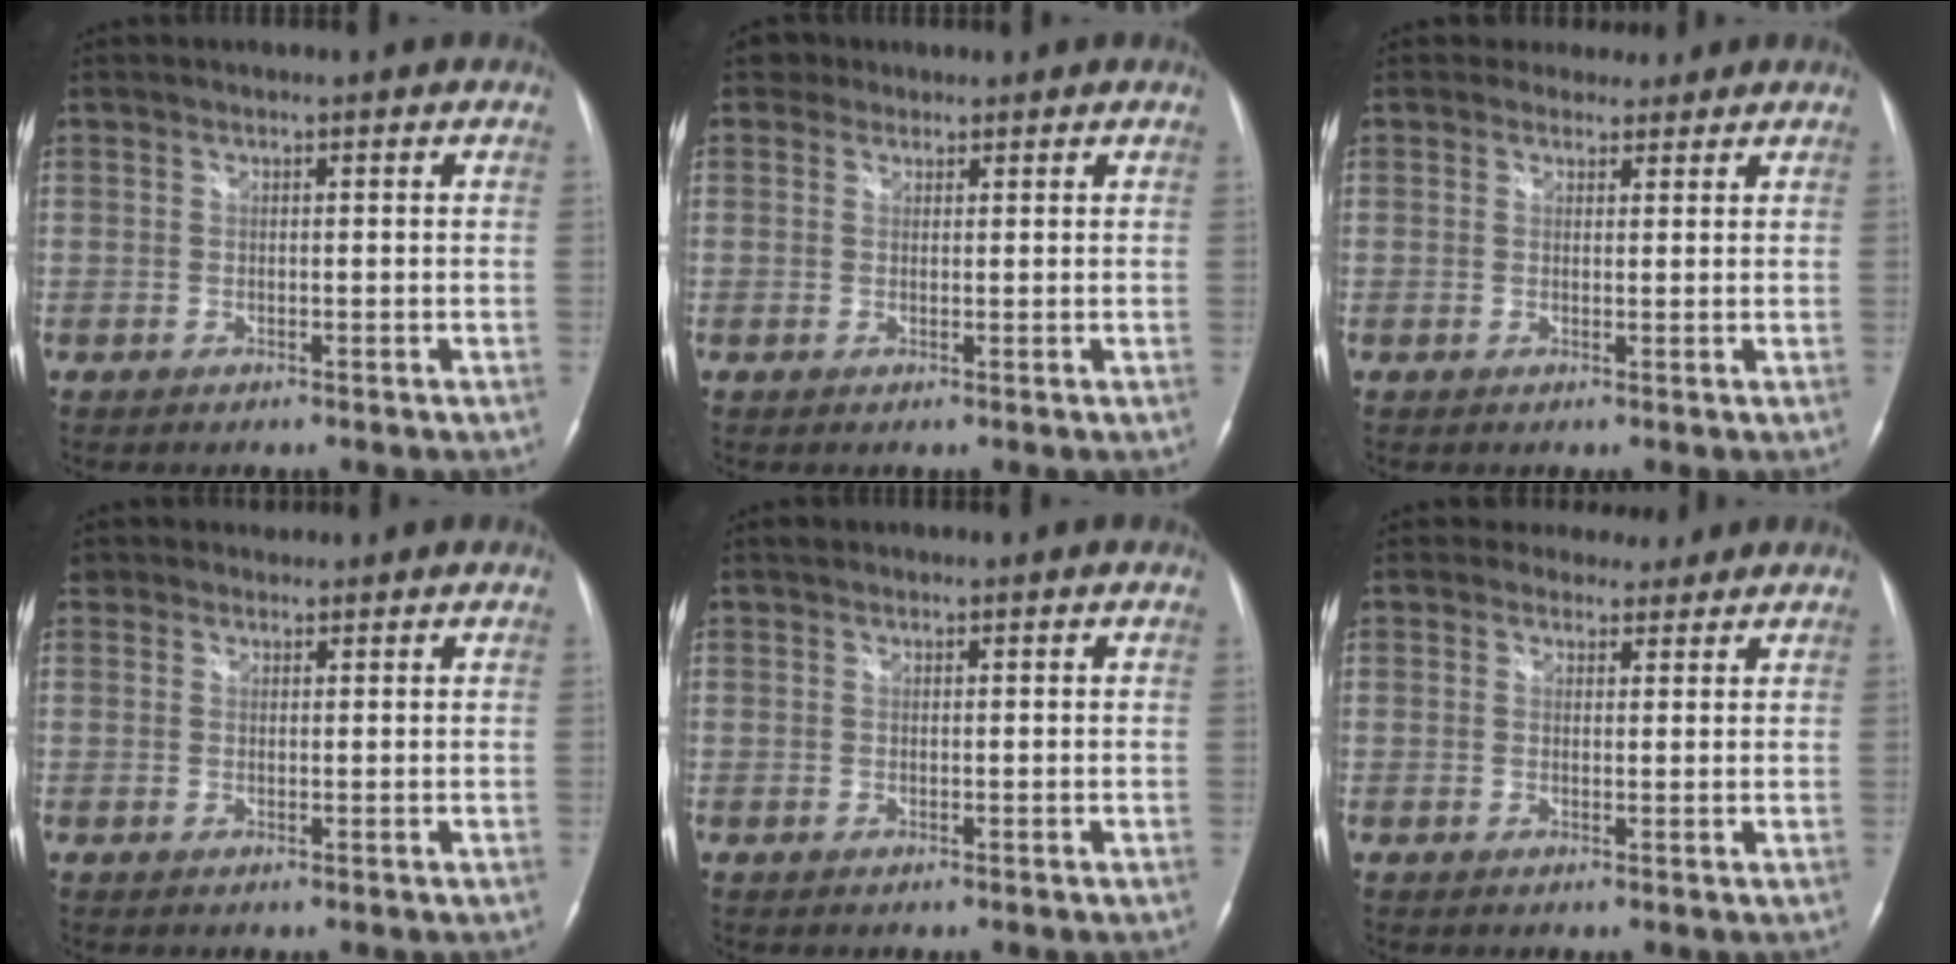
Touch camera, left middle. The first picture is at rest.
{"total": 1.9, "force": [1.4, 1.3, -0.1], "torque": [0.007, 0.010, 0.017]}
{"total": 2.7, "force": [2.4, 1.2, -0.1], "torque": [0.006, 0.006, 0.036]}
{"total": 1.6, "force": [1.3, 0.8, -0.3], "torque": [0.009, 0.014, 0.020]}
{"total": 0.6, "force": [0.6, 0.2, 0.1], "torque": [-0.006, 0.010, 0.011]}
{"total": 3.4, "force": [3.1, 1.4, 0.1], "torque": [0.003, 0.003, 0.042]}